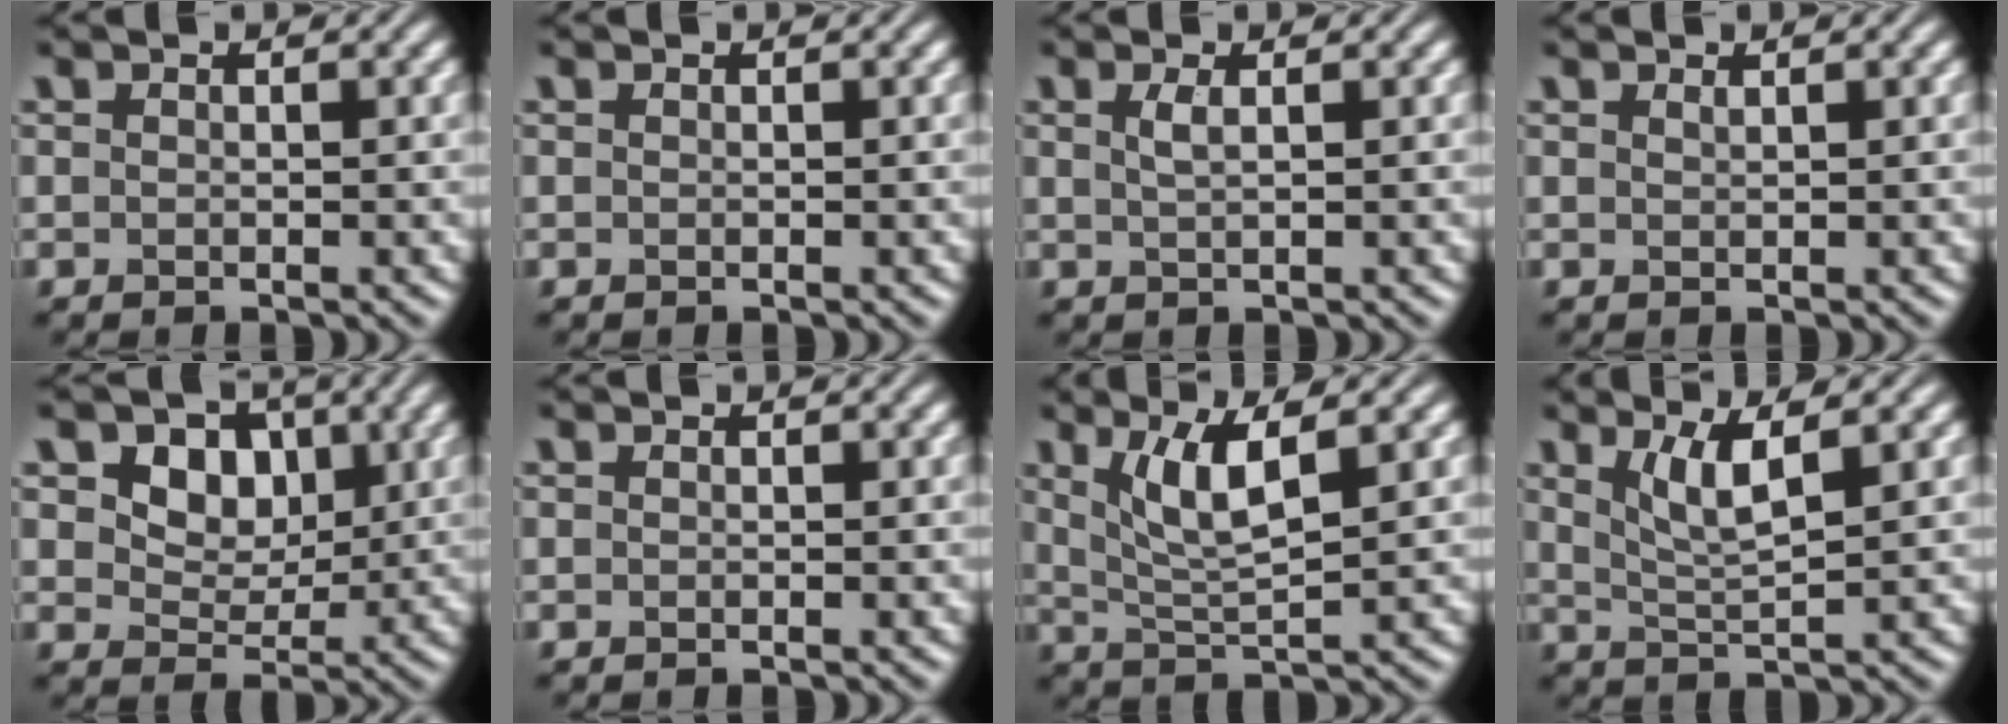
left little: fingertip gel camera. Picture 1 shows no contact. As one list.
[{"total": 0.0}, {"total": 1.5, "force": [0.5, 0.4, 1.3], "torque": [-0.025, 0.003, 0.008]}, {"total": 0.6, "force": [0.4, 0.1, 0.3], "torque": [-0.002, 0.001, 0.008]}, {"total": 5.1, "force": [1.9, 3.7, 2.9], "torque": [-0.056, -0.013, 0.030]}, {"total": 0.0}, {"total": 4.7, "force": [1.8, 1.1, 4.2], "torque": [-0.086, -0.006, 0.039]}, {"total": 3.5, "force": [1.6, 0.7, 3.1], "torque": [-0.062, -0.005, 0.036]}]